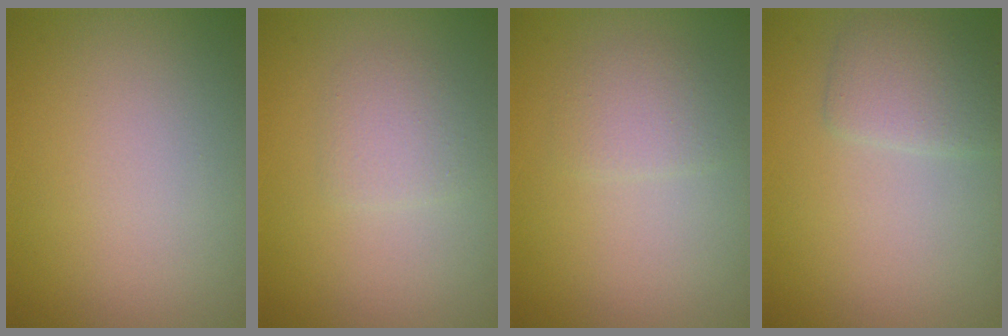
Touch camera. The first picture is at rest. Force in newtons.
{"total": 1.9, "press": 1.9, "slide": 0.0}
{"total": 1.8, "press": 1.8, "slide": 0.1}
{"total": 2.7, "press": 2.7, "slide": 0.1}